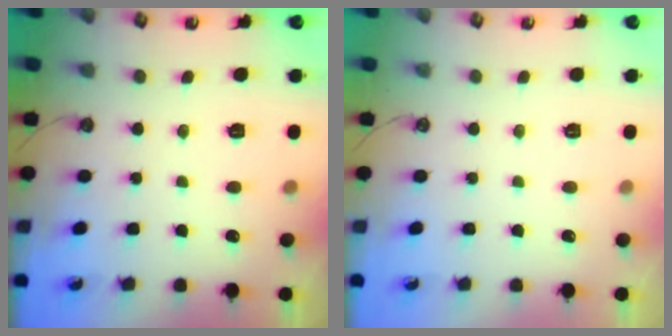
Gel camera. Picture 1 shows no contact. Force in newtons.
{"total": 0.0}